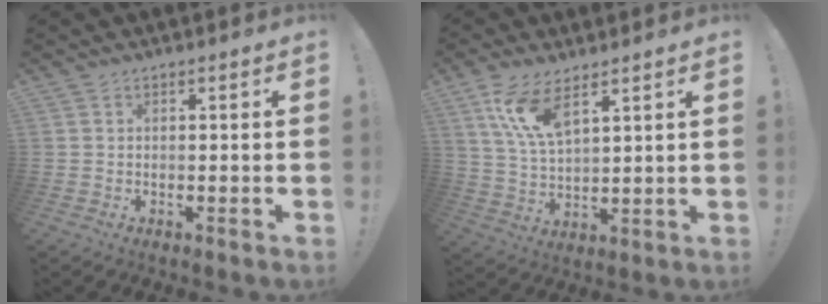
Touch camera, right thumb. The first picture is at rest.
{"total": 10.5, "force": [6.6, 3.8, 7.2], "torque": [-0.151, -0.024, 0.123]}